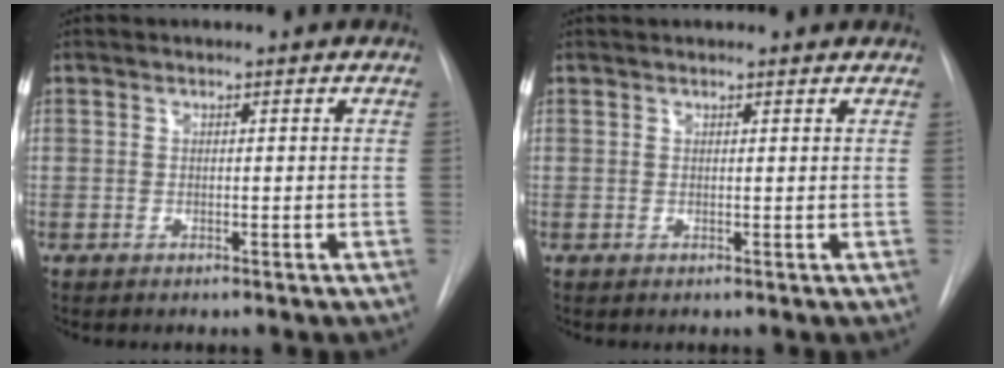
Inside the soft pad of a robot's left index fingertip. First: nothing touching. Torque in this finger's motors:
{"motor_torque": [0.09, 0.20, -0.46, -0.02]}